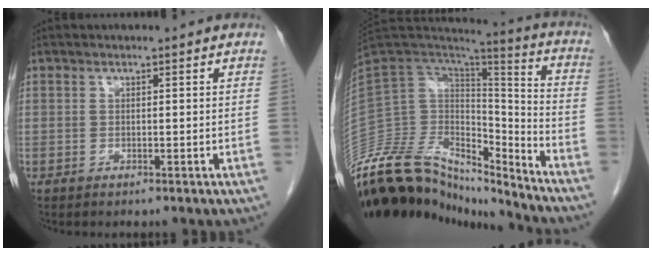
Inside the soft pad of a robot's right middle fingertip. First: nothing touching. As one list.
[{"total": 27.2, "force": [-25.0, 6.9, 8.2], "torque": [-0.201, 0.032, -0.407]}]